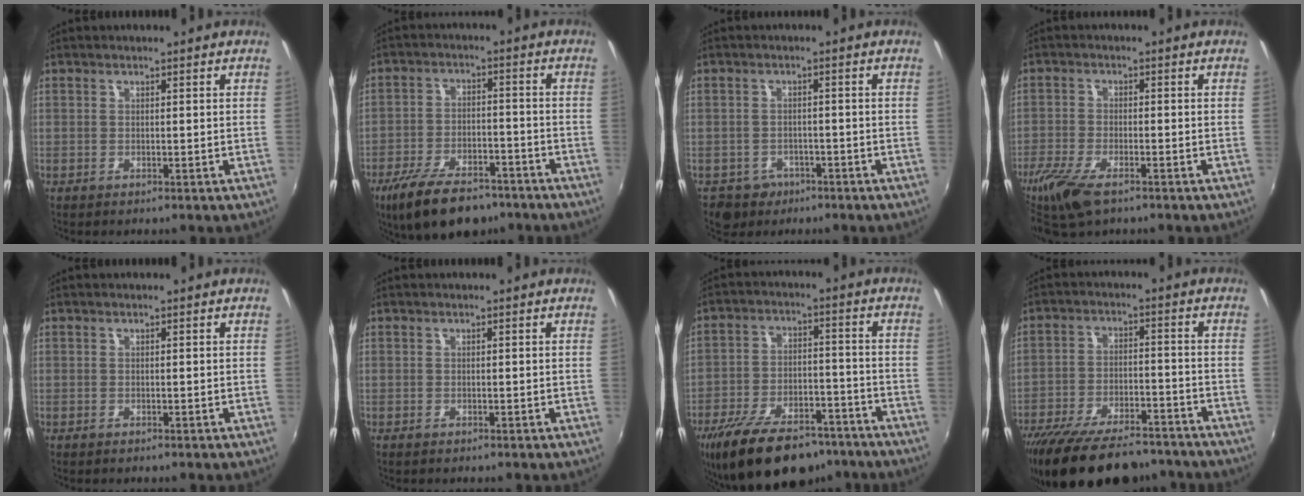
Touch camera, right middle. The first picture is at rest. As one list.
[{"total": 14.8, "force": [-10.7, 6.3, 8.2], "torque": [-0.173, -0.020, -0.173]}, {"total": 5.0, "force": [-2.8, 4.0, 1.0], "torque": [-0.035, 0.001, -0.038]}, {"total": 9.8, "force": [-6.5, 3.5, 6.5], "torque": [-0.160, -0.034, -0.126]}, {"total": 0.0}, {"total": 0.0}, {"total": 21.5, "force": [-16.1, 9.2, 11.0], "torque": [-0.219, -0.012, -0.240]}, {"total": 21.3, "force": [-17.7, 6.8, 9.8], "torque": [-0.193, -0.020, -0.259]}]